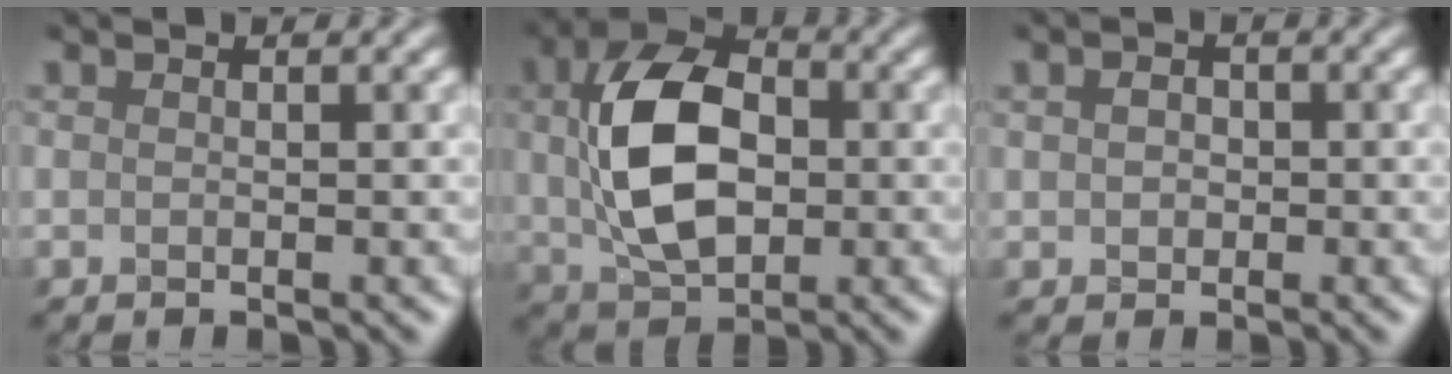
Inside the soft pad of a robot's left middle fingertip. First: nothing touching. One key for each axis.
{"total": 7.8, "fx": 0.2, "fy": 5.0, "fz": 6.0, "tx": -0.149, "ty": 0.001, "tz": 0.021}
{"total": 1.1, "fx": 0.2, "fy": 1.1, "fz": -0.1, "tx": -0.004, "ty": 0.014, "tz": 0.007}